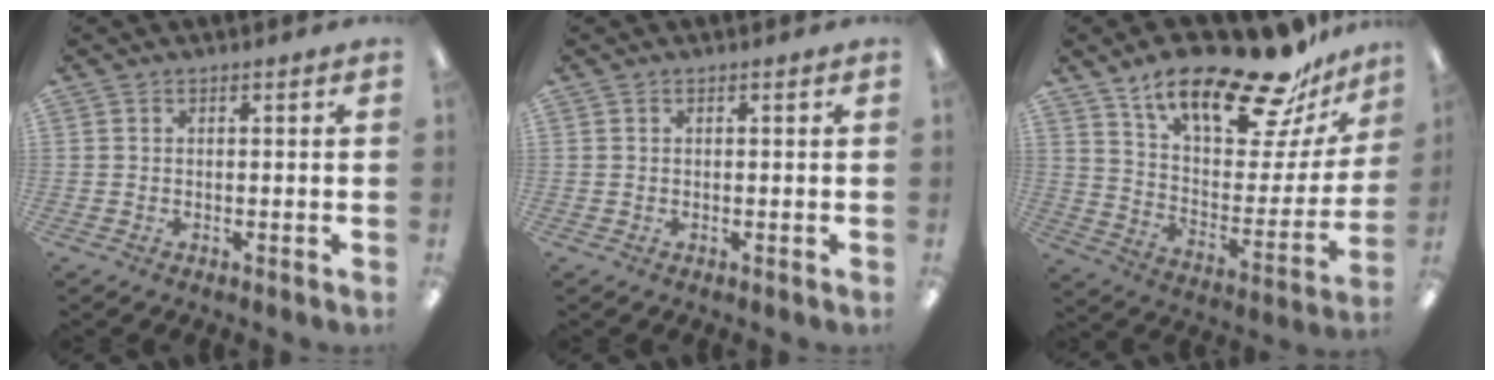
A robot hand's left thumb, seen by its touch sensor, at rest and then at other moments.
{"total": 0.0}
{"total": 23.0, "force": [17.6, 6.9, 13.2], "torque": [-0.214, -0.113, 0.296]}